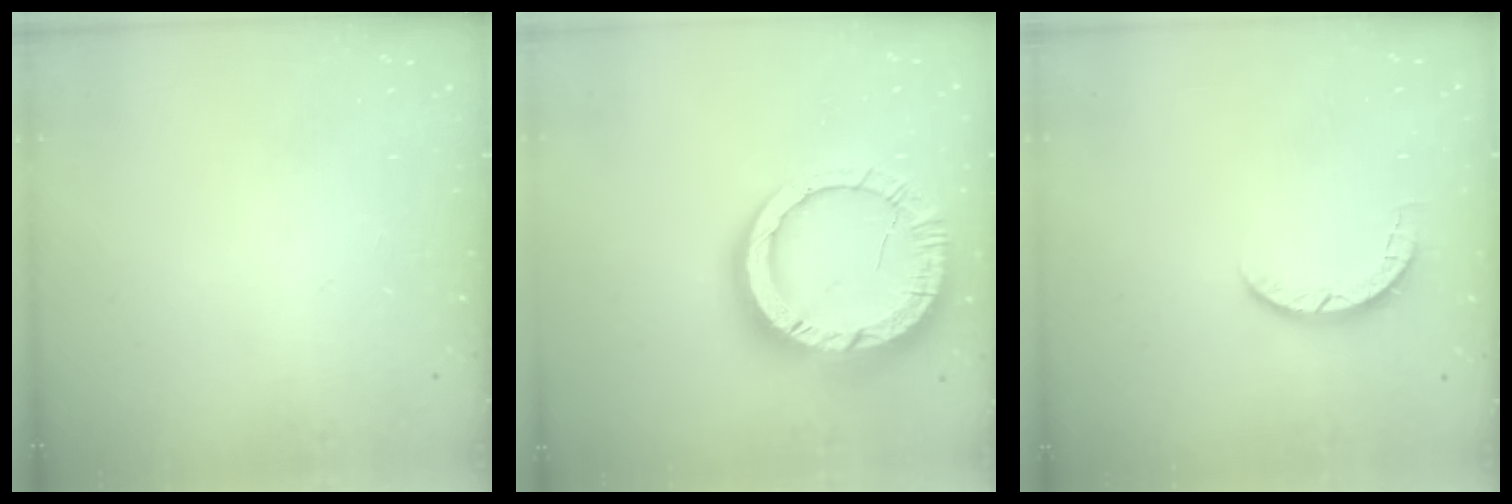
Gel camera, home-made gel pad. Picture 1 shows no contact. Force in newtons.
{"total": 19.3, "press": 19.2, "slide": 1.9}
{"total": 3.1, "press": 3.0, "slide": 0.4}